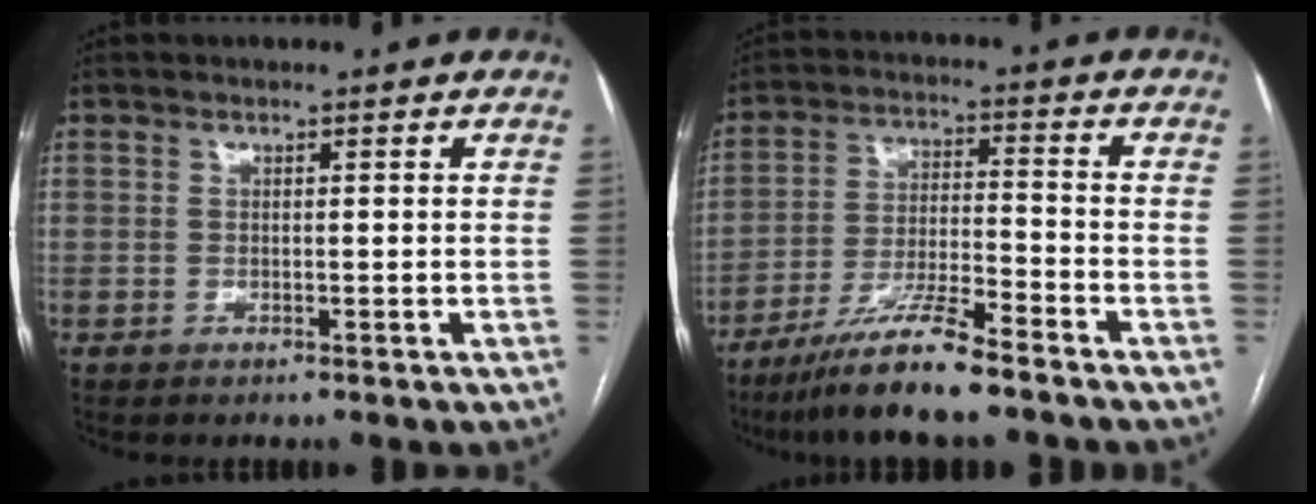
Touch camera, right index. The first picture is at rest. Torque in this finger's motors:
{"motor_torque": [1.04, -1.04, 0.48, 0.17]}